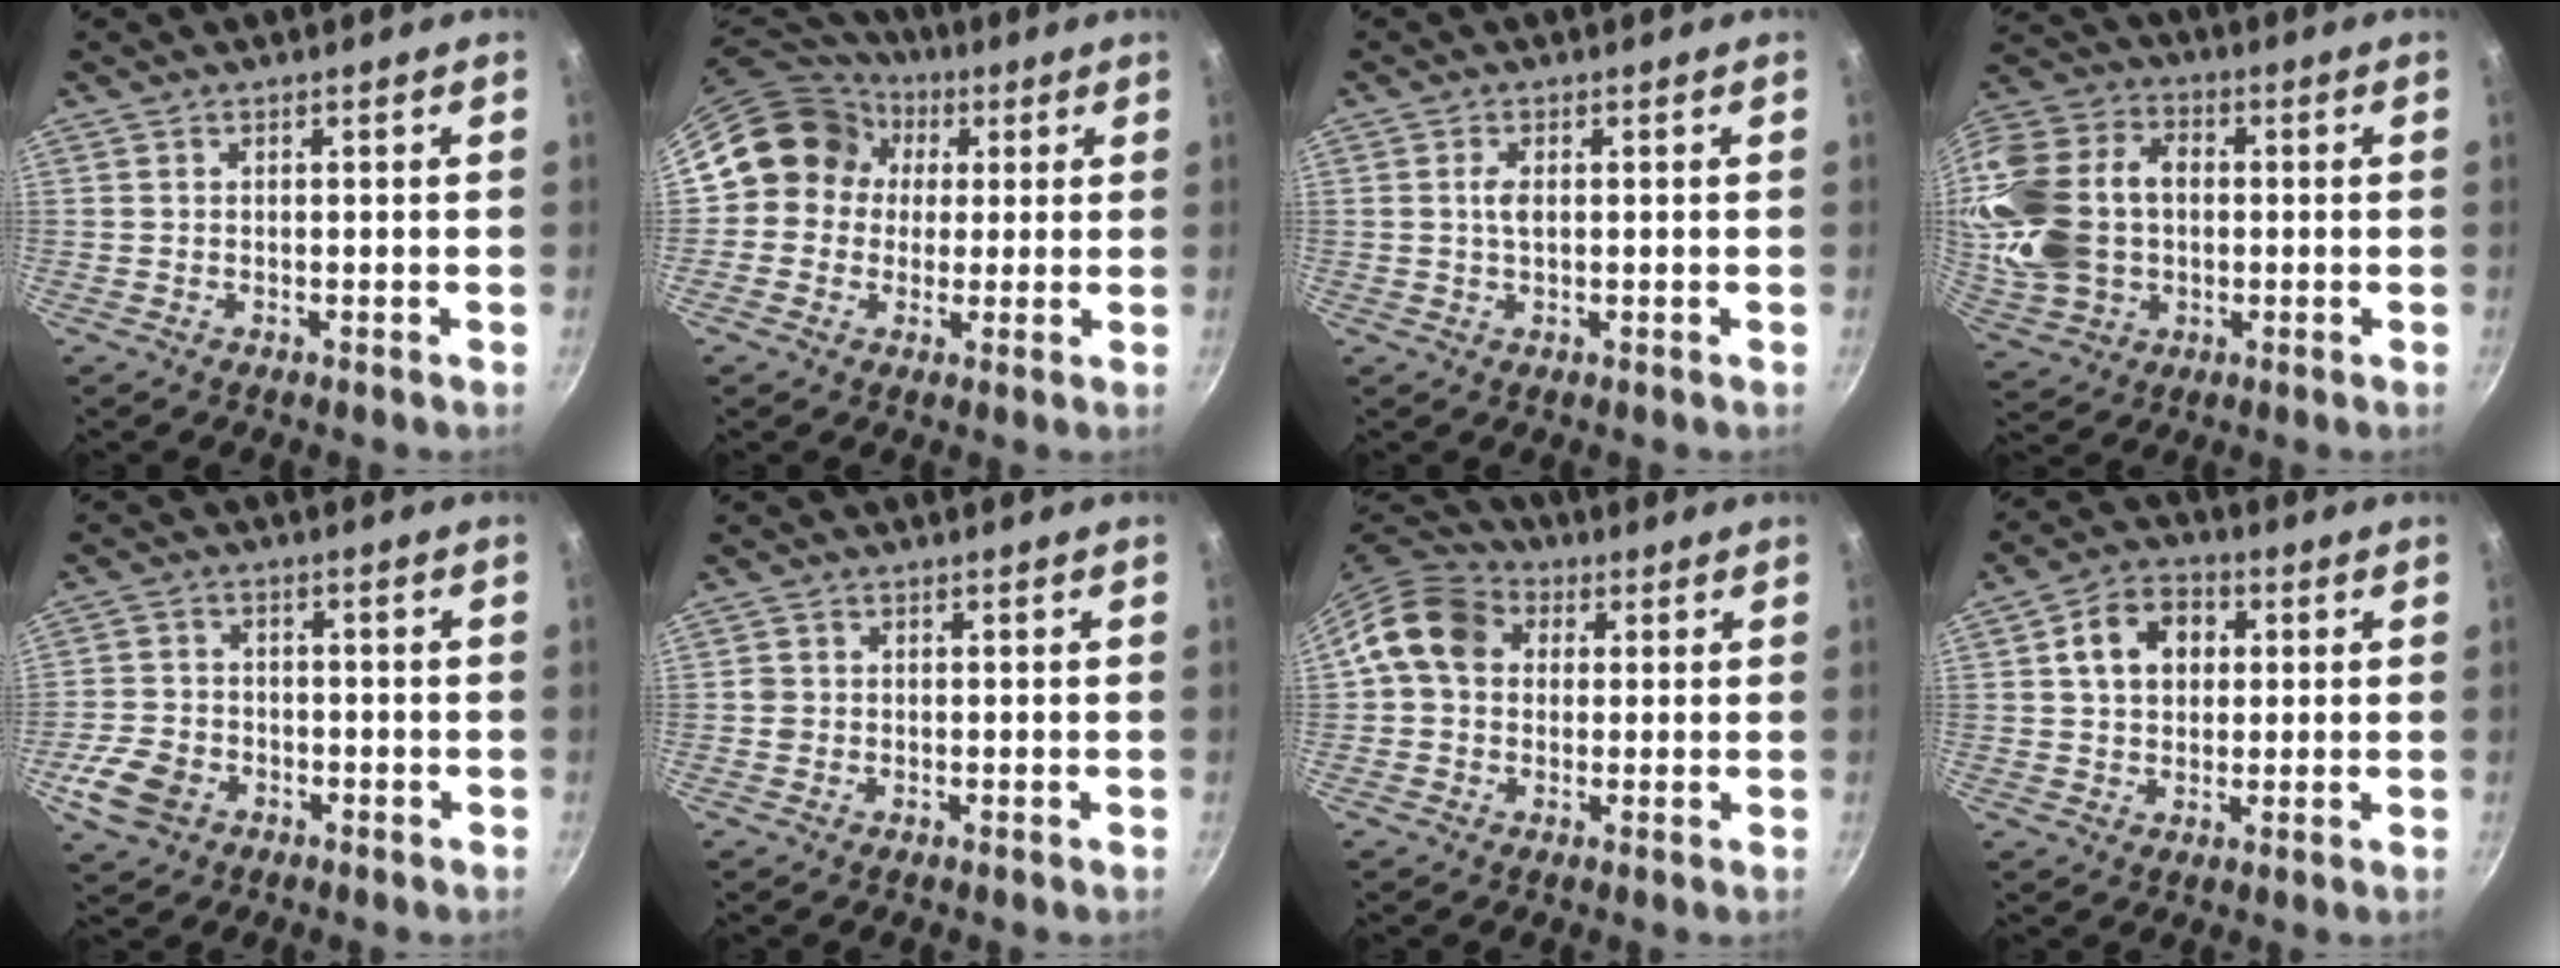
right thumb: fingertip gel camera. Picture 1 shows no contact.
{"total": 12.7, "force": [2.3, 11.6, 4.7], "torque": [-0.045, 0.026, 0.020]}
{"total": 2.2, "force": [0.3, 1.1, 1.9], "torque": [-0.036, 0.001, 0.007]}
{"total": 21.0, "force": [0.4, 15.8, 13.9], "torque": [-0.271, 0.026, 0.016]}
{"total": 8.5, "force": [-3.6, 6.4, 4.3], "torque": [-0.077, 0.020, -0.068]}
{"total": 1.4, "force": [-0.2, 1.4, 0.4], "torque": [-0.003, 0.005, -0.004]}
{"total": 10.3, "force": [1.9, 8.4, 5.6], "torque": [-0.072, 0.020, 0.012]}
{"total": 9.5, "force": [2.2, 7.2, 5.7], "torque": [-0.067, 0.014, 0.026]}